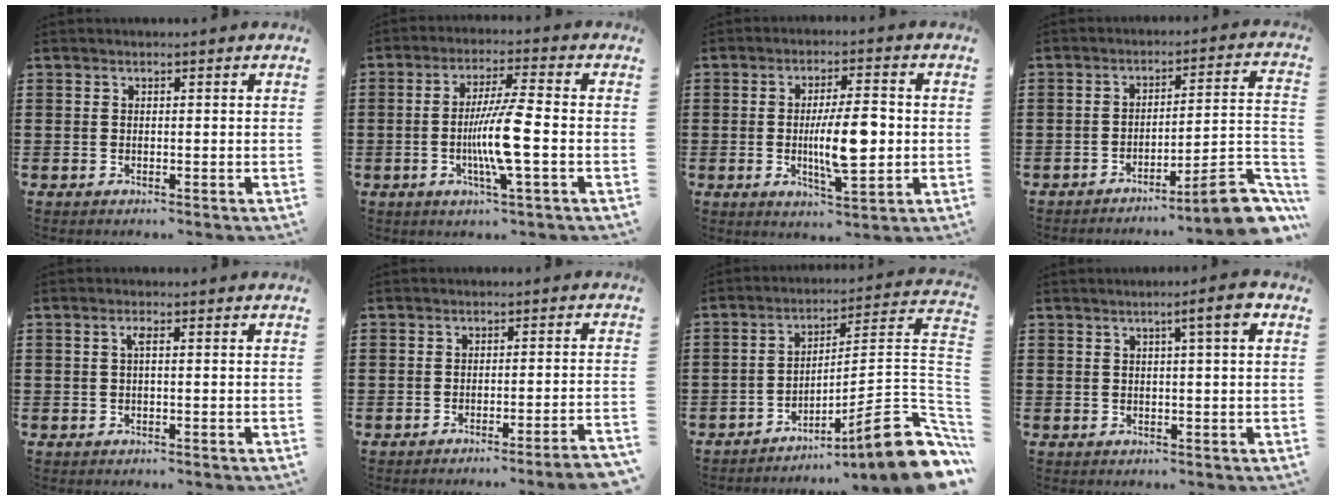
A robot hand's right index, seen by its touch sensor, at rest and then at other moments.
{"total": 8.7, "force": [-1.9, 0.2, 8.5], "torque": [-0.162, -0.016, -0.042]}
{"total": 9.2, "force": [-0.7, 2.6, 8.8], "torque": [-0.151, -0.008, -0.017]}
{"total": 9.2, "force": [-6.6, 0.9, 6.3], "torque": [-0.089, 0.014, -0.123]}
{"total": 1.5, "force": [0.1, 0.2, 1.4], "torque": [-0.029, 0.003, 0.001]}
{"total": 2.8, "force": [-2.4, -0.7, 1.3], "torque": [-0.021, -0.007, -0.049]}
{"total": 12.9, "force": [-6.4, 1.1, 11.2], "torque": [-0.154, -0.002, -0.111]}
{"total": 3.9, "force": [1.4, 0.1, 3.6], "torque": [-0.055, -0.006, 0.016]}